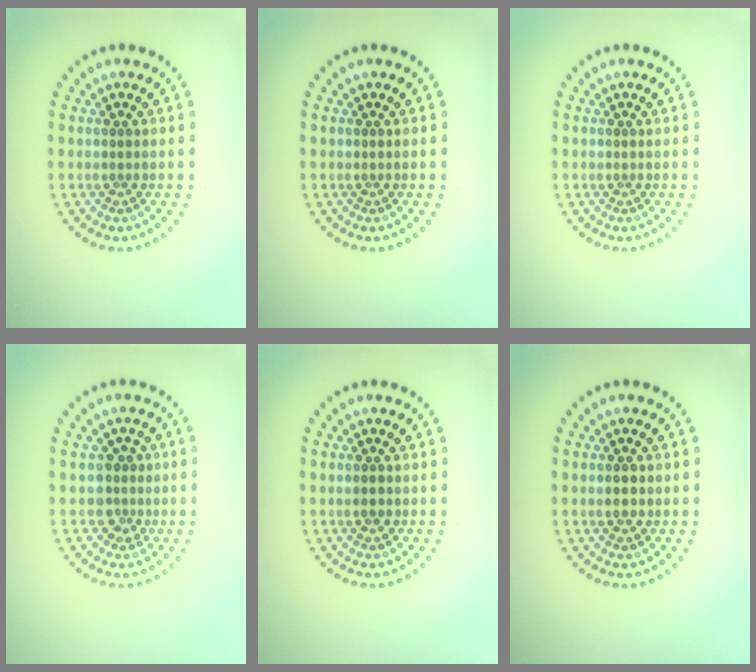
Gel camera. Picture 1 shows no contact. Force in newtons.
{"total": 0.0}
{"total": 0.0}
{"total": 2.1, "press": 1.7, "slide": 1.2}
{"total": 0.7, "press": 0.7, "slide": 0.1}
{"total": 1.3, "press": 1.3, "slide": 0.1}